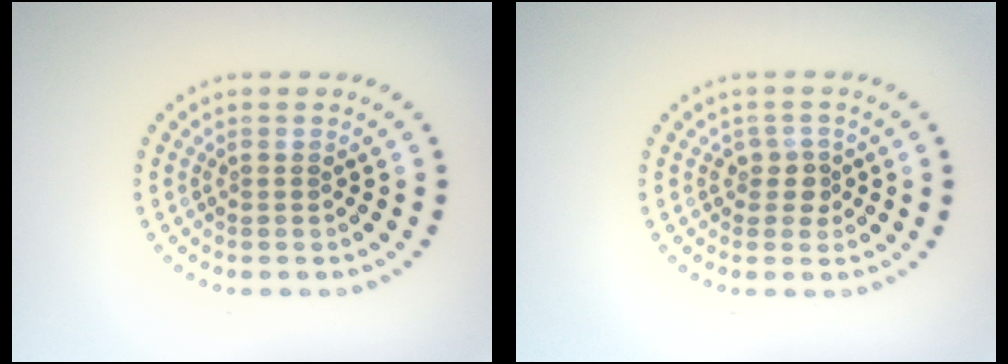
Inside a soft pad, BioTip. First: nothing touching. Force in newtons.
{"total": 1.8, "press": 1.5, "slide": 1.1}